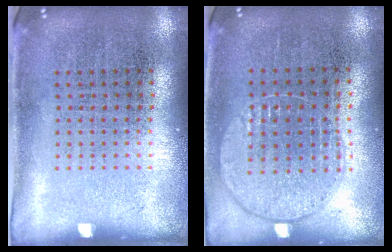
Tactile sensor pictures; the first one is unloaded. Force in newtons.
{"total": 1.0, "press": 0.9, "slide": 0.3}